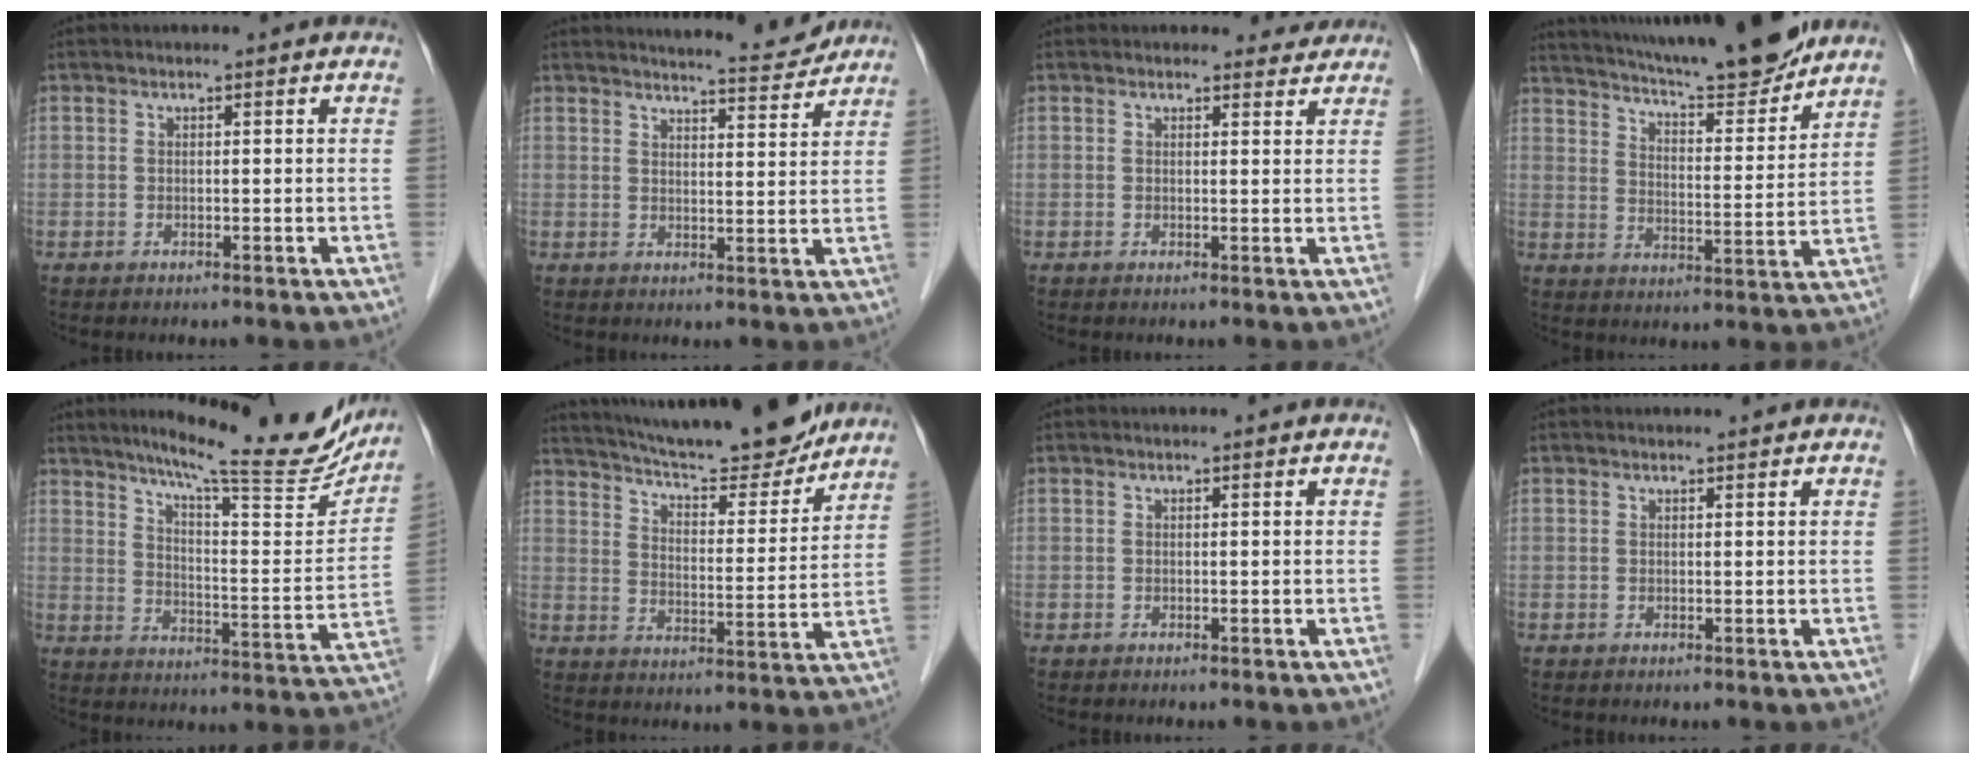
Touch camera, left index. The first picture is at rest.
{"total": 6.5, "force": [6.4, 0.0, 1.1], "torque": [-0.024, -0.009, 0.083]}
{"total": 2.4, "force": [2.3, 0.9, -0.2], "torque": [0.005, -0.006, 0.018]}
{"total": 17.5, "force": [15.7, 1.1, 7.6], "torque": [-0.125, -0.010, 0.231]}
{"total": 20.6, "force": [17.9, 1.9, 9.9], "torque": [-0.145, -0.041, 0.239]}
{"total": 19.7, "force": [17.7, 3.0, 8.1], "torque": [-0.134, -0.001, 0.253]}
{"total": 0.0}
{"total": 1.0, "force": [0.9, 0.1, 0.2], "torque": [-0.009, 0.006, 0.016]}